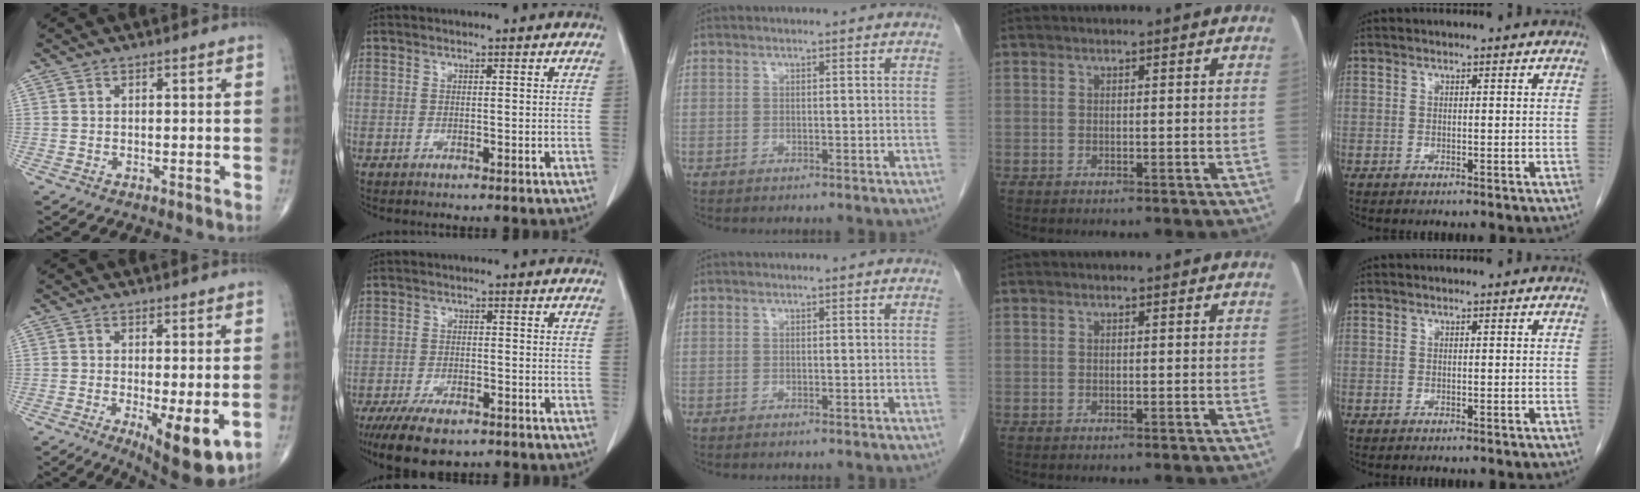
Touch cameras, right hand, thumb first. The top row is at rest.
{"thumb": {"total": 10.1, "force": [-2.5, 3.2, 9.2], "torque": [-0.133, -0.025, -0.032]}, "index": {"total": 8.2, "force": [-6.0, 3.1, 4.7], "torque": [-0.078, -0.010, -0.096]}}